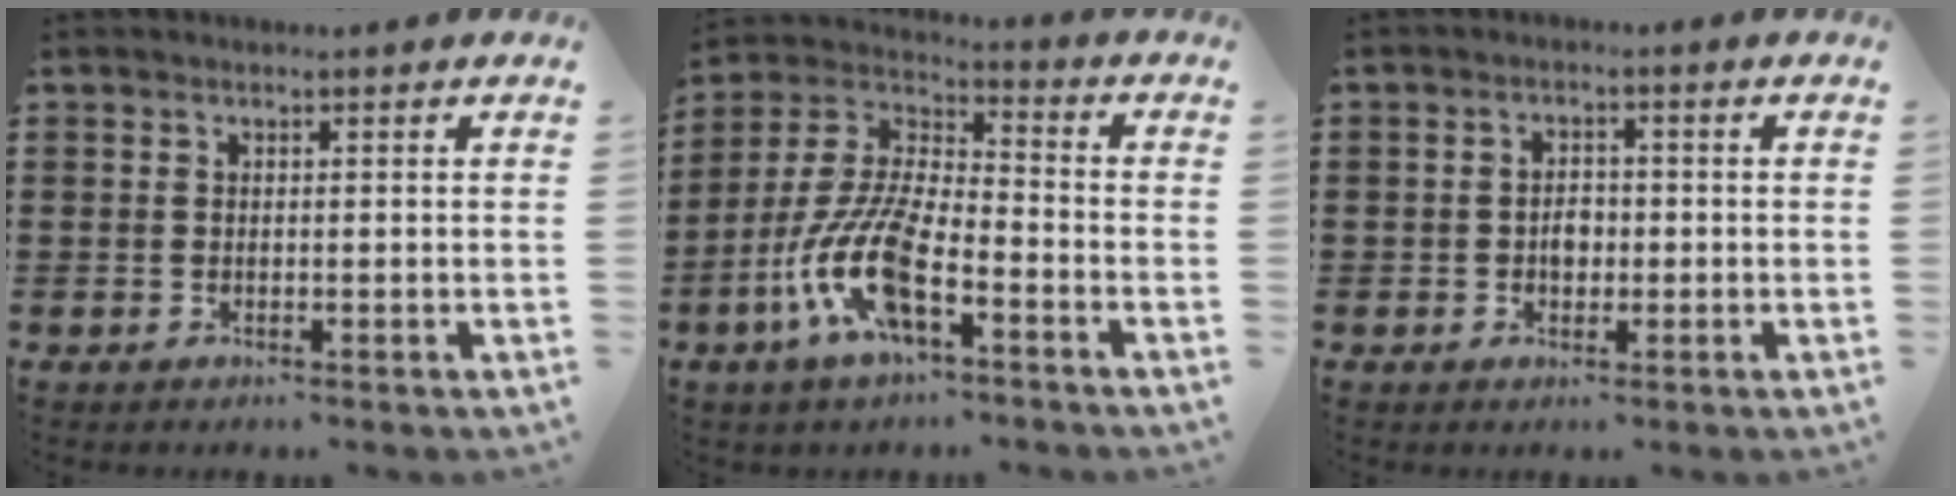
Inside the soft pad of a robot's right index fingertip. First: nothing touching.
{"total": 12.3, "force": [-5.9, 4.3, 10.0], "torque": [-0.240, -0.010, -0.120]}
{"total": 2.4, "force": [-0.3, 1.6, 1.7], "torque": [-0.026, 0.002, -0.009]}